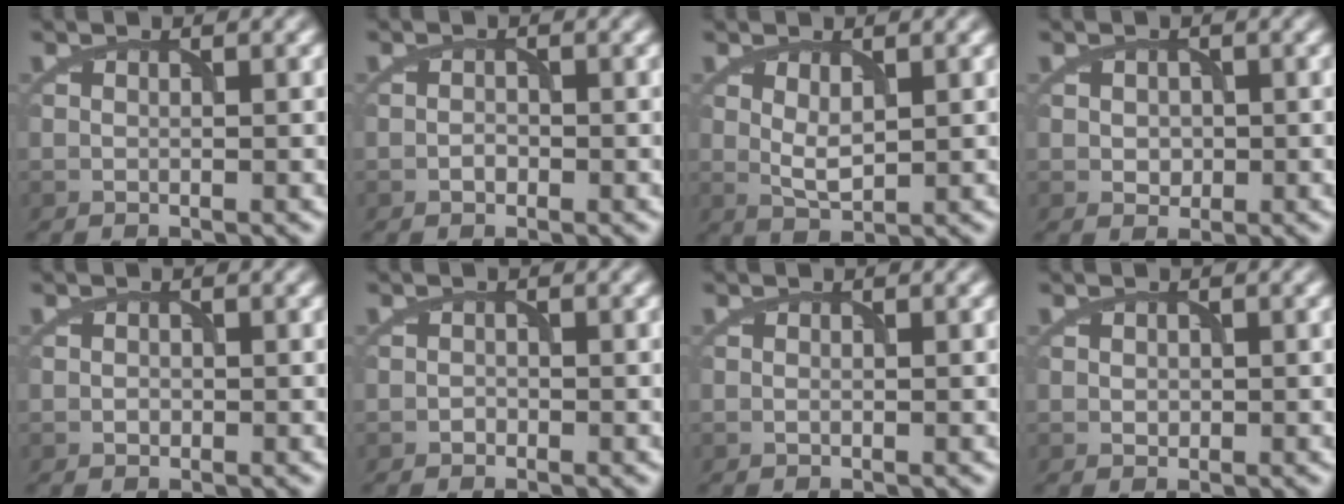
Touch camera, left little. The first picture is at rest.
{"total": 0.8, "force": [-0.4, 0.5, 0.4], "torque": [-0.007, 0.000, -0.010]}
{"total": 2.2, "force": [0.6, 1.0, 1.9], "torque": [-0.039, -0.004, 0.016]}
{"total": 1.4, "force": [0.1, 1.3, 0.6], "torque": [-0.012, -0.004, 0.002]}
{"total": 0.6, "force": [-0.2, 0.5, 0.2], "torque": [-0.002, -0.002, -0.004]}
{"total": 0.6, "force": [-0.4, 0.4, 0.1], "torque": [0.001, -0.003, -0.007]}
{"total": 0.0}
{"total": 0.7, "force": [0.1, 0.7, 0.3], "torque": [-0.005, -0.002, 0.002]}